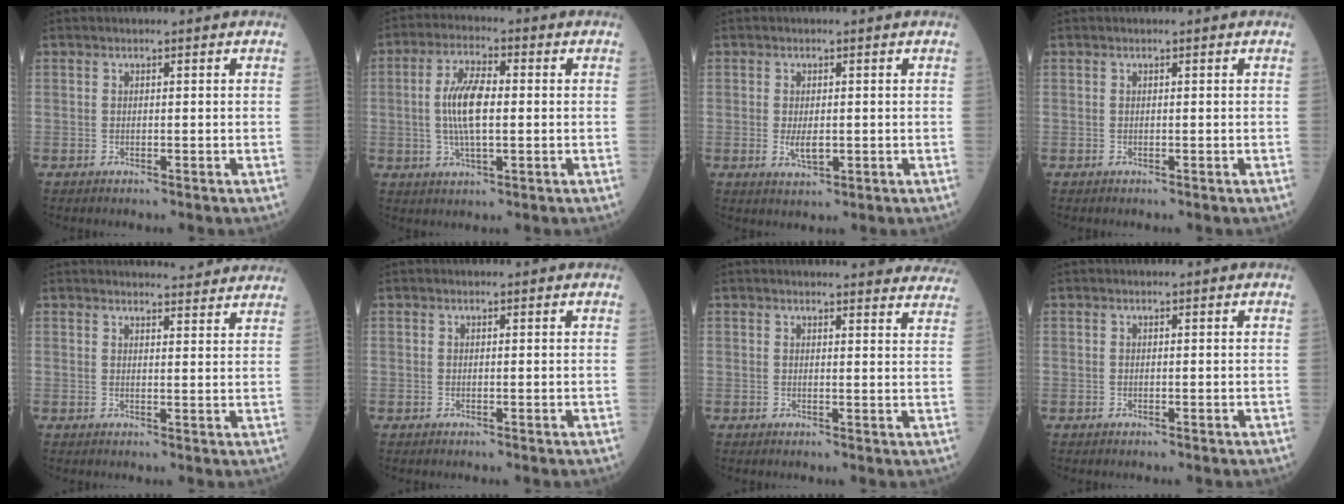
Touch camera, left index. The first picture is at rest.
{"total": 8.2, "force": [0.1, 2.4, 7.8], "torque": [-0.164, 0.005, 0.000]}
{"total": 2.8, "force": [-0.3, 1.2, 2.5], "torque": [-0.045, -0.004, 0.000]}
{"total": 0.0}
{"total": 7.7, "force": [7.5, 0.8, 1.7], "torque": [-0.012, 0.004, 0.074]}
{"total": 0.0}
{"total": 14.6, "force": [14.2, 1.8, 2.8], "torque": [0.001, -0.046, 0.131]}
{"total": 0.0}